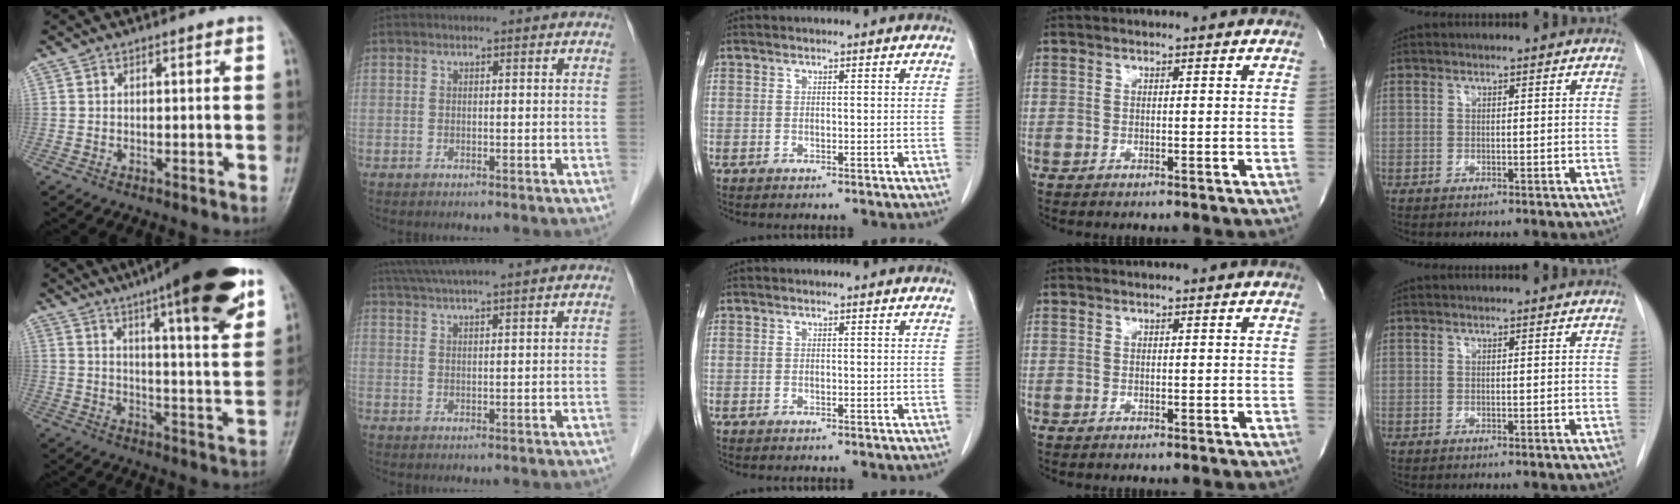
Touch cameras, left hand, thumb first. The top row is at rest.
{"thumb": {"total": 22.7, "force": [14.3, 4.2, 17.2], "torque": [-0.233, -0.042, 0.200]}, "index": {"total": 12.3, "force": [10.7, -0.1, 6.0], "torque": [-0.106, 0.043, 0.151]}}